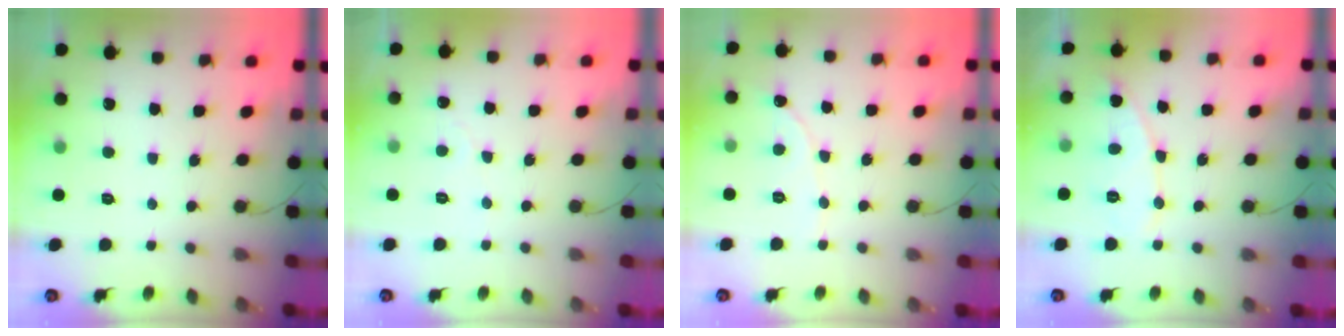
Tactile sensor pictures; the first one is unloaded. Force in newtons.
{"total": 1.9, "press": 1.9, "slide": 0.1}
{"total": 2.2, "press": 2.2, "slide": 0.2}
{"total": 7.2, "press": 7.2, "slide": 0.6}